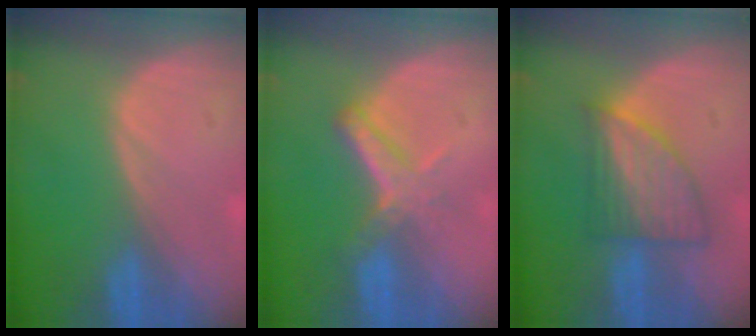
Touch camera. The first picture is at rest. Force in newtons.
{"total": 5.6, "press": 4.8, "slide": 3.0}
{"total": 7.0, "press": 6.4, "slide": 2.8}